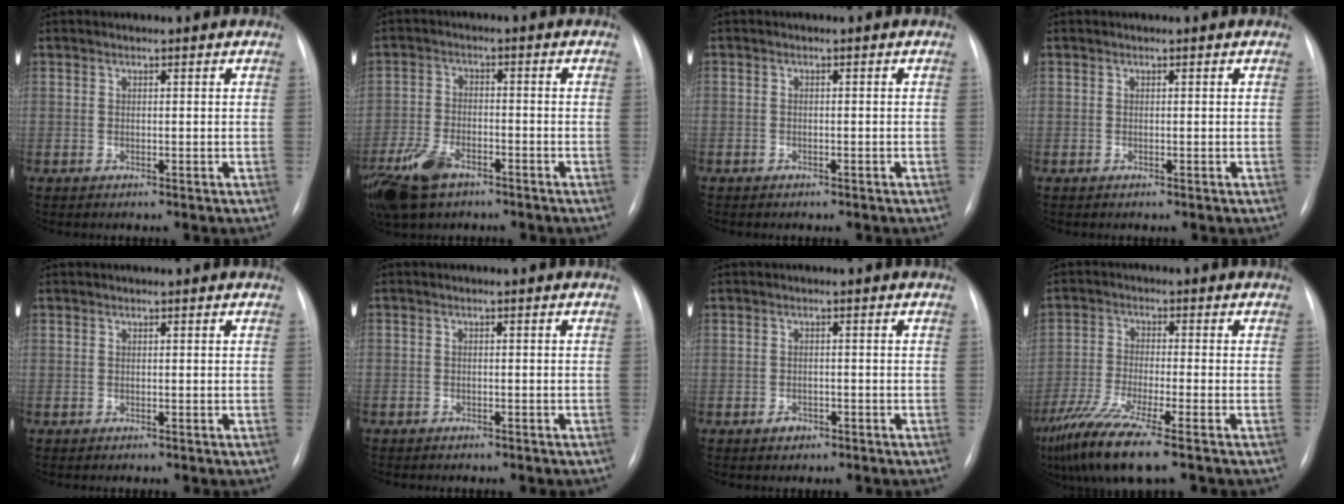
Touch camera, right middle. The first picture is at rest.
{"total": 10.1, "force": [-6.5, 4.8, 6.0], "torque": [-0.133, -0.010, -0.117]}
{"total": 1.0, "force": [-0.8, 0.6, 0.3], "torque": [-0.005, 0.001, -0.009]}
{"total": 0.0}
{"total": 0.0}
{"total": 1.7, "force": [-1.3, 1.0, 0.5], "torque": [-0.009, 0.002, -0.014]}
{"total": 1.7, "force": [-1.0, 1.2, 0.6], "torque": [-0.009, 0.003, -0.012]}
{"total": 10.4, "force": [-7.1, 0.1, 7.6], "torque": [-0.153, -0.032, -0.131]}